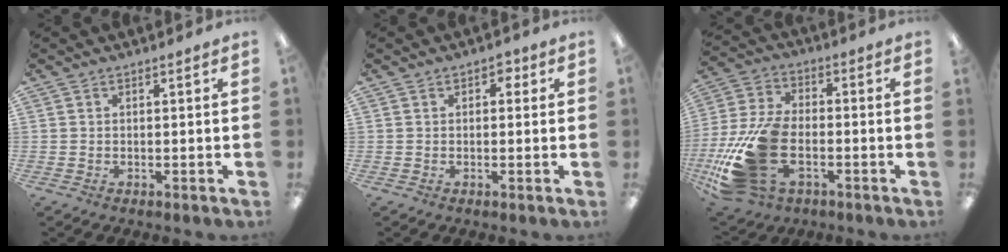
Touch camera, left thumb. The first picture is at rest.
{"total": 2.0, "force": [0.7, 1.4, 1.2], "torque": [-0.007, 0.000, 0.009]}
{"total": 20.7, "force": [-6.2, 12.9, 15.0], "torque": [-0.317, 0.027, -0.094]}